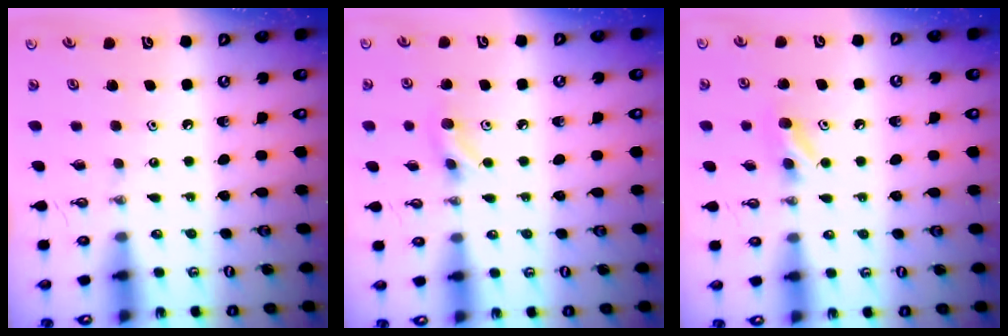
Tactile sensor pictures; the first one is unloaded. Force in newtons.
{"total": 4.8, "press": 4.7, "slide": 1.1}
{"total": 5.9, "press": 5.9, "slide": 0.6}